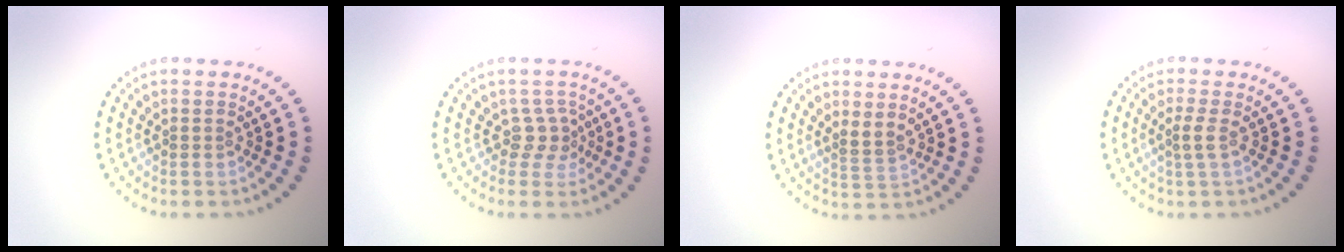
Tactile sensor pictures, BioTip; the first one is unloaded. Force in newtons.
{"total": 2.2, "press": 1.6, "slide": 1.5}
{"total": 1.6, "press": 1.2, "slide": 1.0}
{"total": 1.2, "press": 0.9, "slide": 0.8}